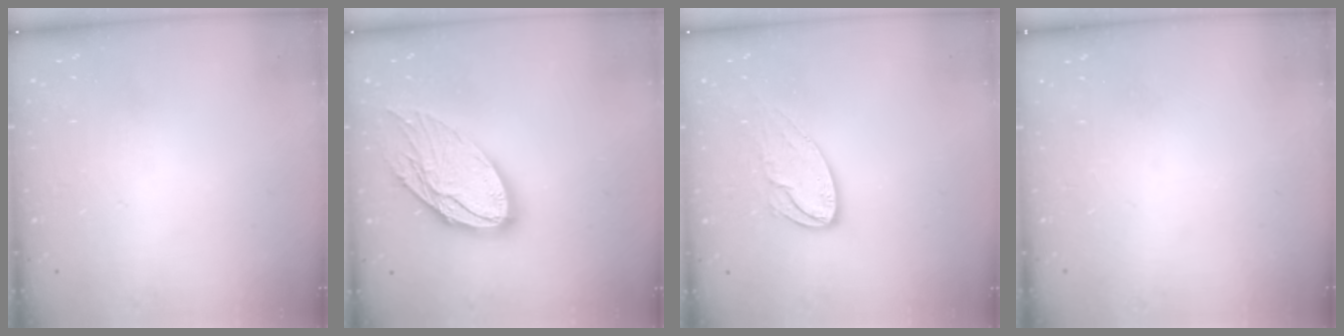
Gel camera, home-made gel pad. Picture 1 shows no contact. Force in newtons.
{"total": 16.2, "press": 16.1, "slide": 1.3}
{"total": 11.2, "press": 11.1, "slide": 0.9}
{"total": 0.0}